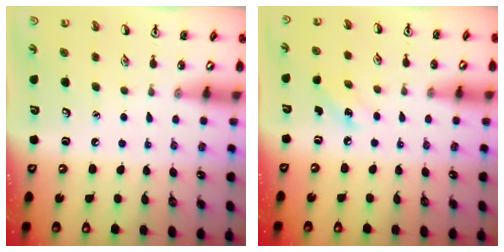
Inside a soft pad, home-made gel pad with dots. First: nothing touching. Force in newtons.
{"total": 5.0, "press": 4.8, "slide": 1.3}